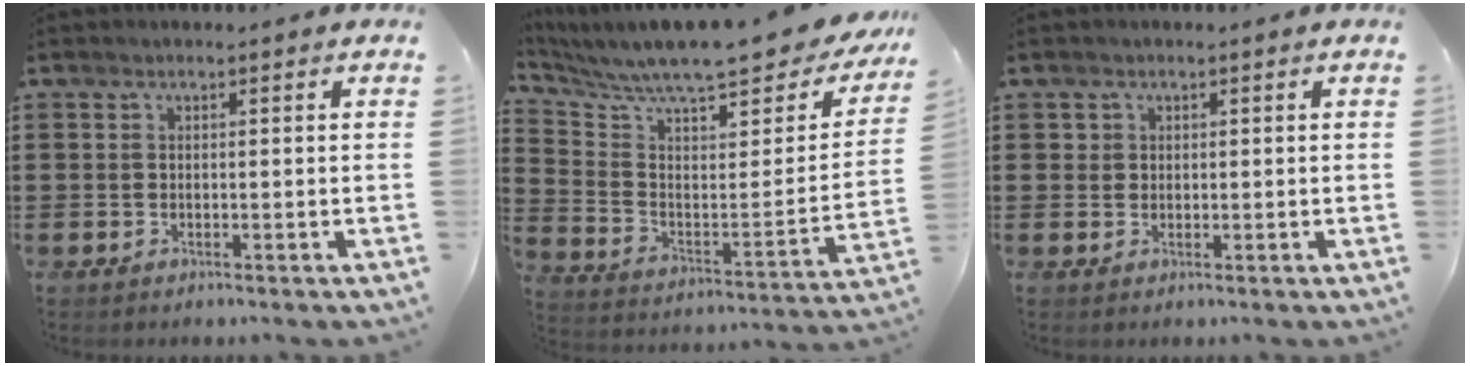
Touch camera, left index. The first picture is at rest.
{"total": 9.8, "force": [8.1, 1.2, 5.4], "torque": [-0.122, -0.068, 0.130]}
{"total": 1.2, "force": [0.6, 1.0, 0.2], "torque": [-0.006, 0.005, 0.012]}